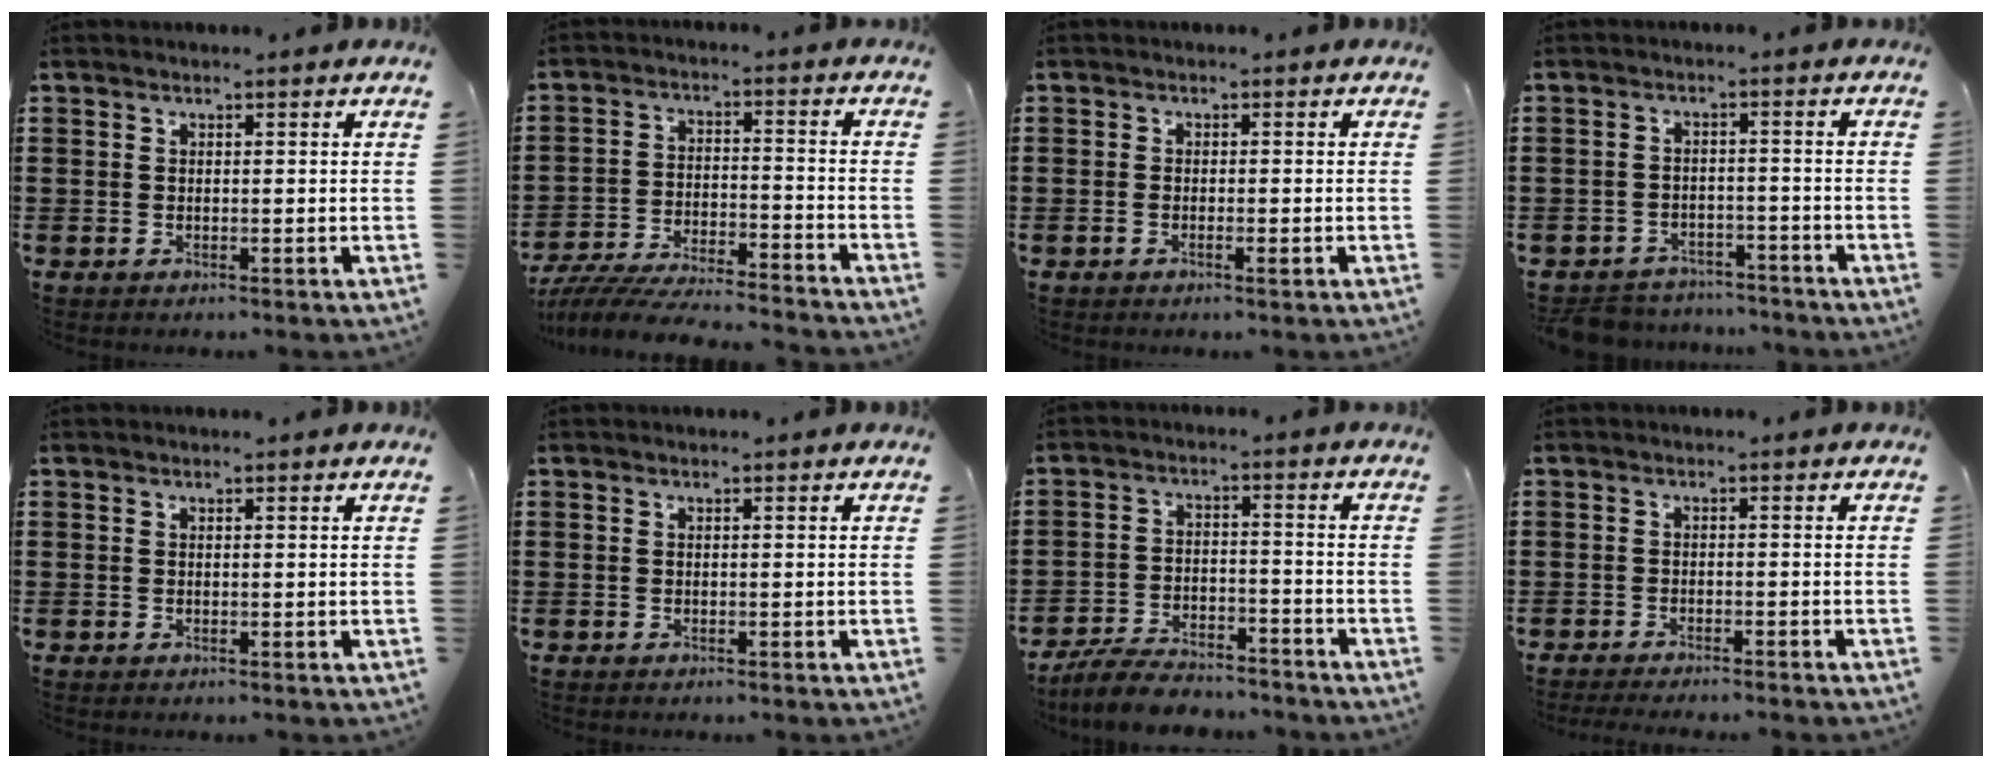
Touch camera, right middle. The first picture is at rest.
{"total": 6.8, "force": [-6.6, 0.4, 1.8], "torque": [-0.043, 0.001, -0.131]}
{"total": 0.9, "force": [-0.5, 0.2, 0.8], "torque": [-0.017, -0.004, -0.008]}
{"total": 4.1, "force": [-4.0, 0.9, 0.0], "torque": [-0.013, 0.003, -0.087]}
{"total": 0.0}
{"total": 0.0}
{"total": 6.3, "force": [-5.9, 1.3, 1.9], "torque": [-0.039, 0.009, -0.115]}
{"total": 1.7, "force": [-1.7, -0.1, 0.4], "torque": [-0.006, 0.002, -0.034]}